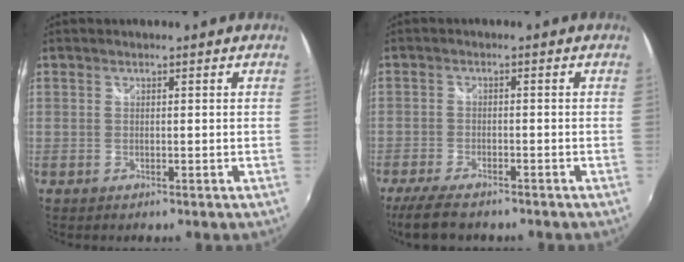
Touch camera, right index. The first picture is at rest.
{"total": 8.0, "force": [-6.5, 2.2, 4.0], "torque": [-0.105, -0.024, -0.116]}